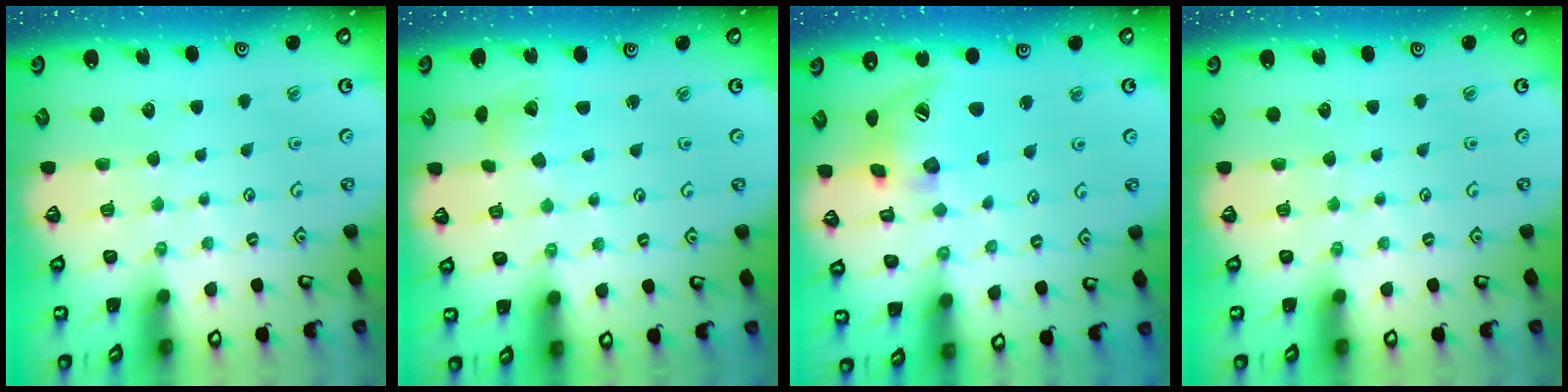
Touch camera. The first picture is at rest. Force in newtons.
{"total": 3.0, "press": 3.0, "slide": 0.4}
{"total": 16.7, "press": 16.5, "slide": 2.2}
{"total": 0.0}